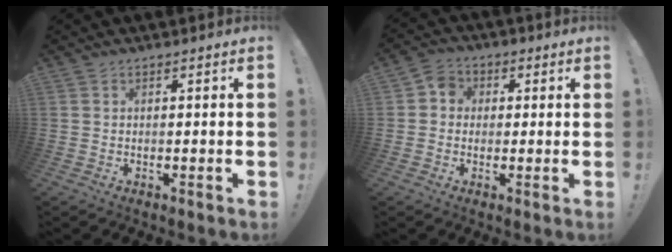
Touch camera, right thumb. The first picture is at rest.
{"total": 4.8, "force": [-0.5, 4.4, 1.9], "torque": [-0.022, 0.016, -0.010]}